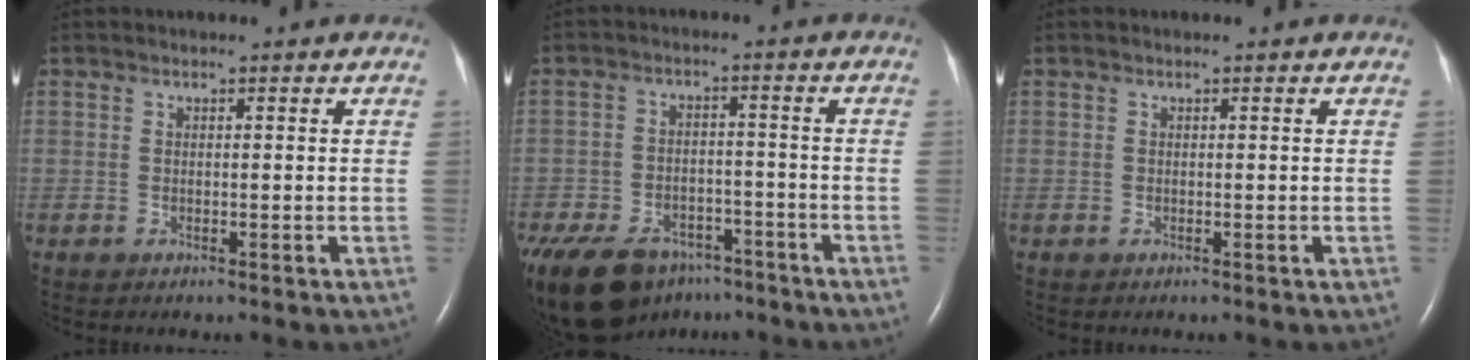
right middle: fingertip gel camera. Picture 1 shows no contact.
{"total": 20.3, "force": [-14.0, 11.5, 9.2], "torque": [-0.257, -0.030, -0.208]}
{"total": 0.0}